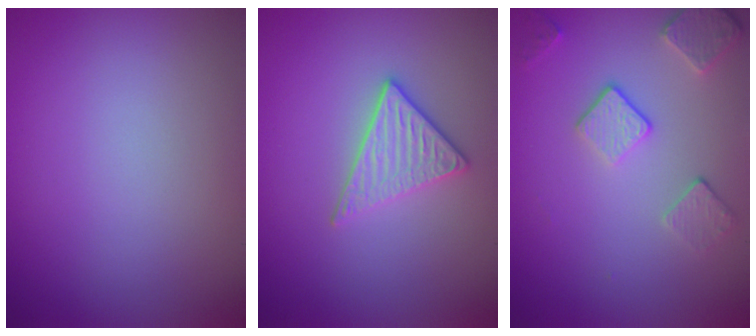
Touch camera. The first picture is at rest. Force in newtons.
{"total": 2.8, "press": 2.6, "slide": 1.1}
{"total": 3.5, "press": 2.7, "slide": 2.1}